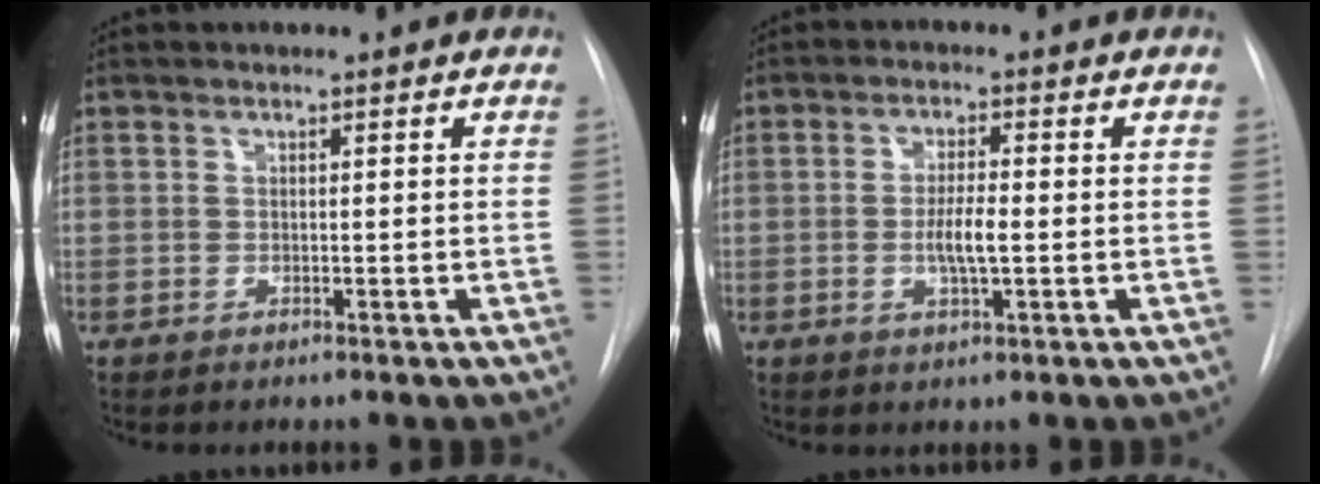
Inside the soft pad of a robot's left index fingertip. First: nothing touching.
{"total": 4.3, "force": [-0.6, 0.7, 4.2], "torque": [-0.081, -0.004, -0.010]}